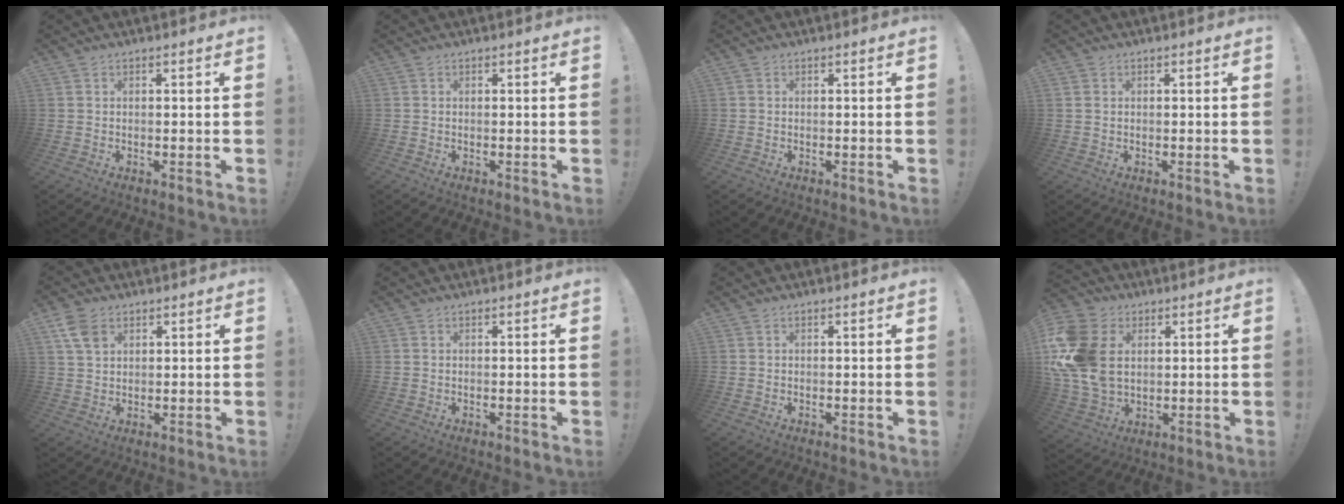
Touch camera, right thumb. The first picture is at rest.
{"total": 0.0}
{"total": 0.0}
{"total": 0.9, "force": [0.3, 0.8, 0.3], "torque": [-0.010, 0.005, 0.006]}
{"total": 6.4, "force": [3.1, 4.3, 3.7], "torque": [-0.053, -0.008, 0.062]}
{"total": 0.0}
{"total": 0.0}
{"total": 20.2, "force": [3.3, 15.1, 13.0], "torque": [-0.267, -0.008, 0.067]}